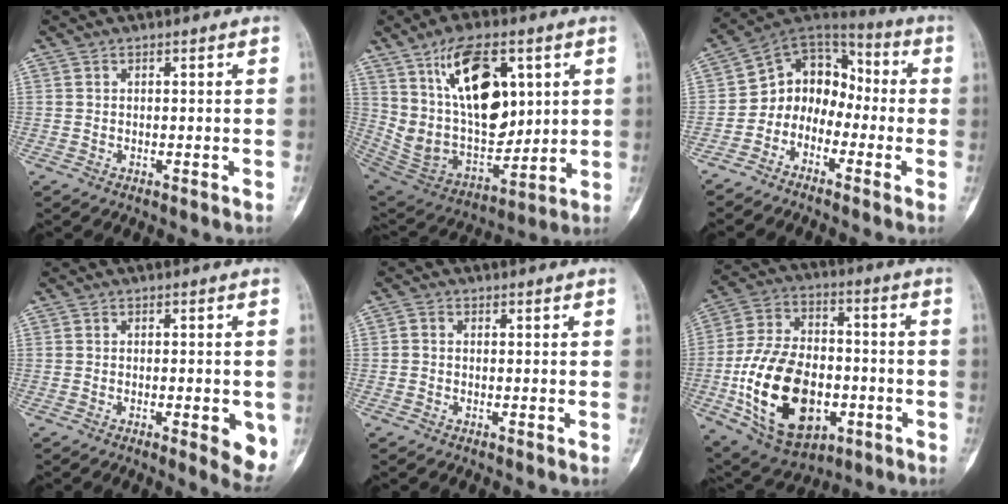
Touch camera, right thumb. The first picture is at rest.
{"total": 21.9, "force": [7.5, 12.0, 16.7], "torque": [-0.252, -0.042, 0.151]}
{"total": 10.4, "force": [-3.5, 8.5, 5.0], "torque": [-0.040, 0.078, -0.083]}
{"total": 6.5, "force": [-1.7, 2.1, 5.9], "torque": [-0.063, -0.010, -0.016]}
{"total": 1.0, "force": [-0.2, 0.8, 0.6], "torque": [-0.009, 0.001, -0.006]}
{"total": 22.8, "force": [-5.6, 14.4, 16.7], "torque": [-0.281, 0.022, -0.077]}